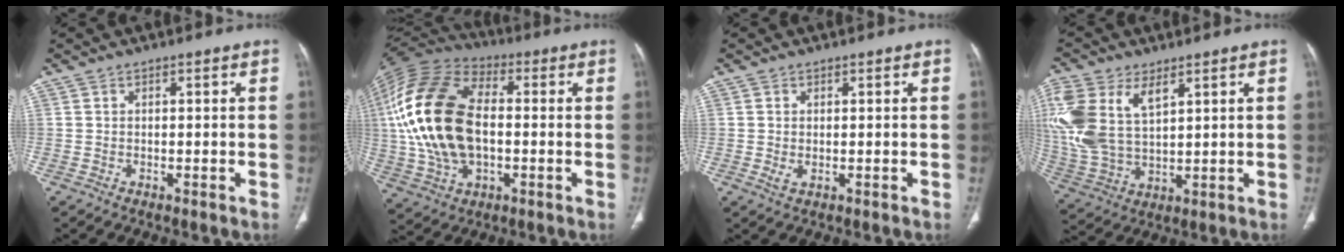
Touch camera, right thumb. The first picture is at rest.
{"total": 23.6, "force": [0.6, 14.2, 18.8], "torque": [-0.383, 0.006, 0.014]}
{"total": 1.6, "force": [0.0, 0.9, 1.3], "torque": [-0.032, -0.005, 0.005]}
{"total": 16.3, "force": [6.4, 9.3, 11.8], "torque": [-0.273, -0.011, 0.134]}